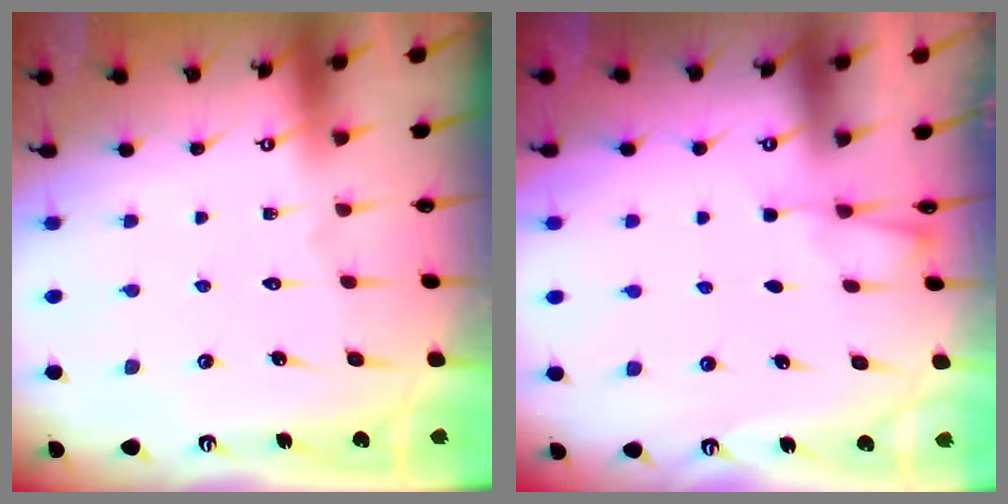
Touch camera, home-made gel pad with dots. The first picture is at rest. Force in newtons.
{"total": 2.4, "press": 2.4, "slide": 0.4}